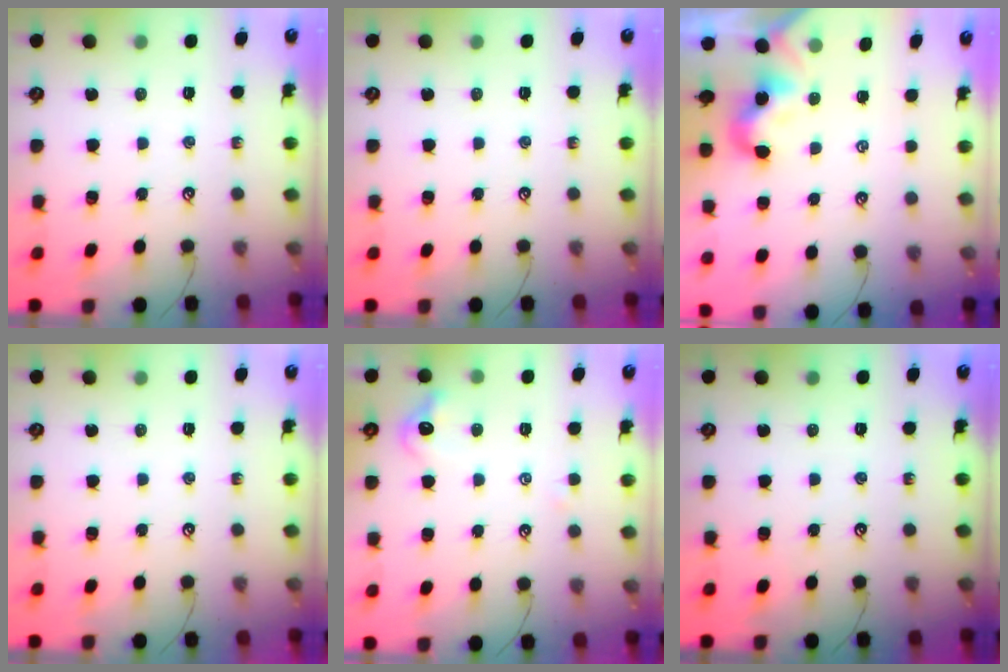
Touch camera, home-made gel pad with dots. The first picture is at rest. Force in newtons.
{"total": 0.0}
{"total": 0.6, "press": 0.4, "slide": 0.4}
{"total": 0.0}
{"total": 1.3, "press": 1.1, "slide": 0.7}
{"total": 0.0}